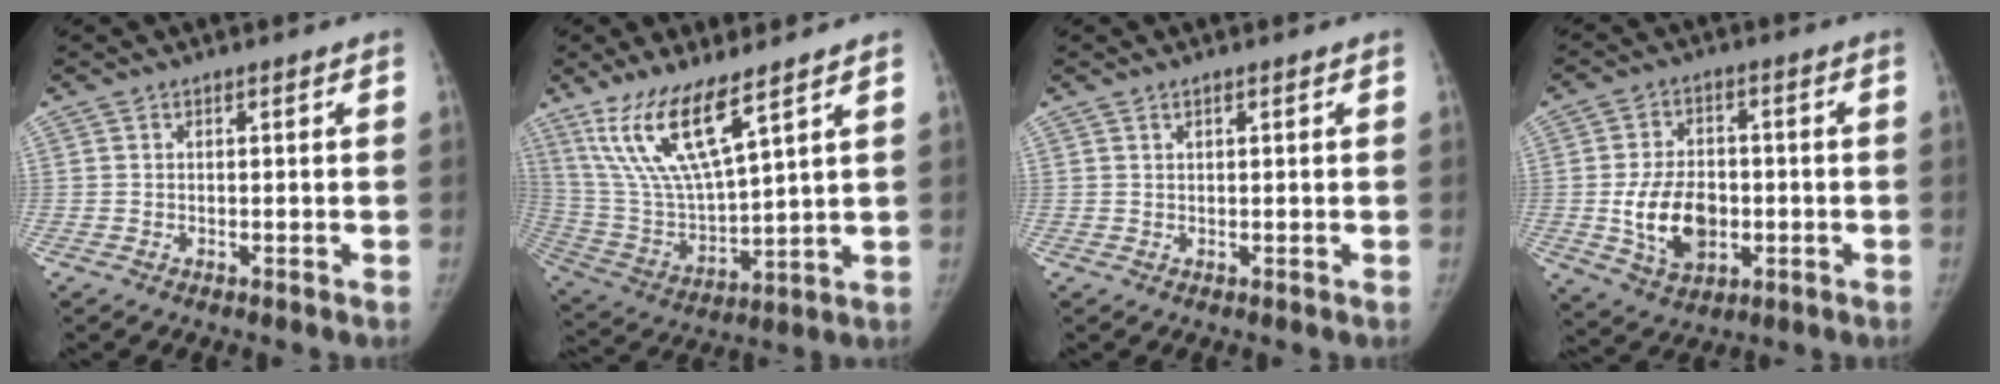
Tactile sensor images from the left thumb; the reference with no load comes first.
{"total": 15.6, "force": [9.6, 3.7, 11.8], "torque": [-0.235, -0.046, 0.205]}
{"total": 0.9, "force": [0.6, 0.3, 0.6], "torque": [-0.010, 0.000, 0.011]}
{"total": 12.1, "force": [-1.9, 8.3, 8.7], "torque": [-0.129, 0.005, -0.022]}